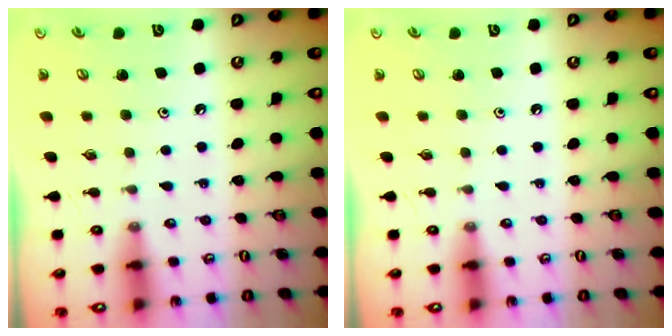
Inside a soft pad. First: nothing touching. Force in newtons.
{"total": 0.0}